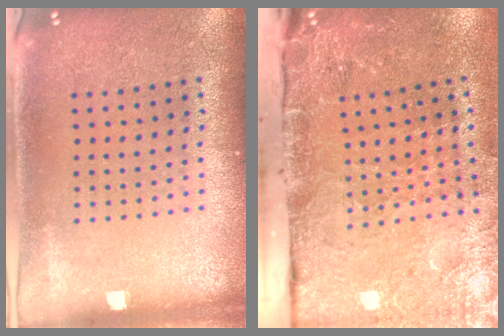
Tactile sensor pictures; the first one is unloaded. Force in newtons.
{"total": 3.9, "press": 3.4, "slide": 1.8}